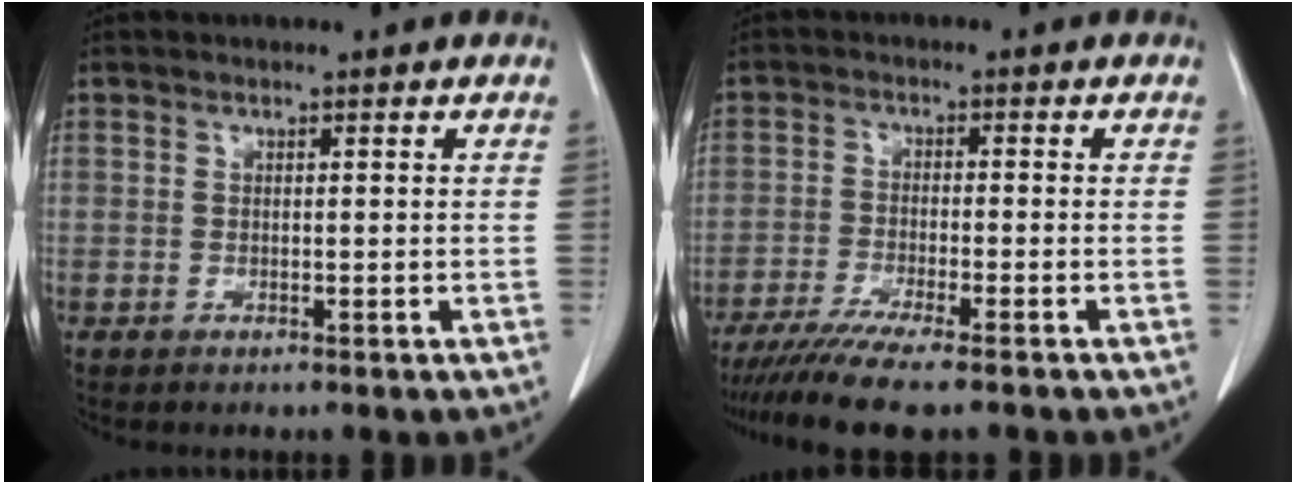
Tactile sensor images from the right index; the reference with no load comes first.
{"total": 9.5, "force": [-7.8, -0.3, 5.4], "torque": [-0.078, -0.025, -0.125]}